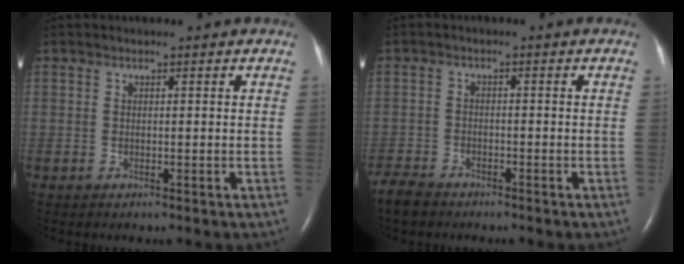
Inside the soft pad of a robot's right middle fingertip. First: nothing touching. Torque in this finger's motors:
{"motor_torque": [0.23, -0.28, 0.00, 0.01]}